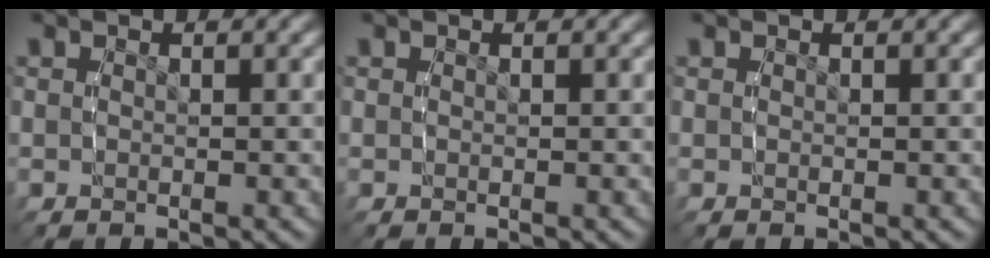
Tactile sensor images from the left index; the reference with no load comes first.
{"total": 0.0}
{"total": 0.0}